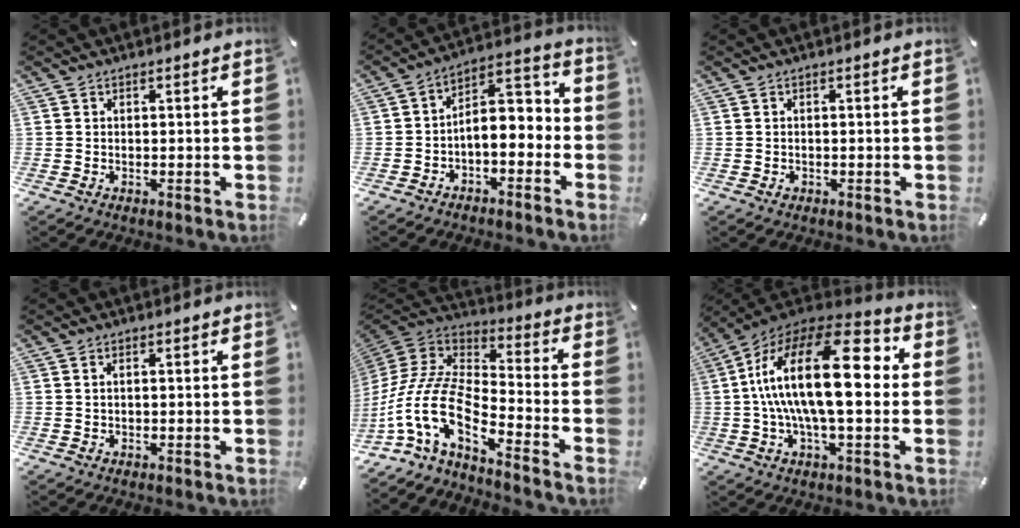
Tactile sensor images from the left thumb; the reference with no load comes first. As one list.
[{"total": 6.4, "force": [-2.2, 4.7, 3.8], "torque": [-0.050, -0.001, -0.041]}, {"total": 0.7, "force": [-0.2, 0.5, 0.3], "torque": [-0.007, 0.002, -0.006]}, {"total": 1.0, "force": [0.1, 0.5, 0.8], "torque": [-0.017, 0.003, 0.001]}, {"total": 16.2, "force": [-8.5, 7.4, 11.6], "torque": [-0.275, 0.002, -0.161]}, {"total": 24.4, "force": [2.2, 9.9, 22.1], "torque": [-0.427, -0.013, 0.026]}]